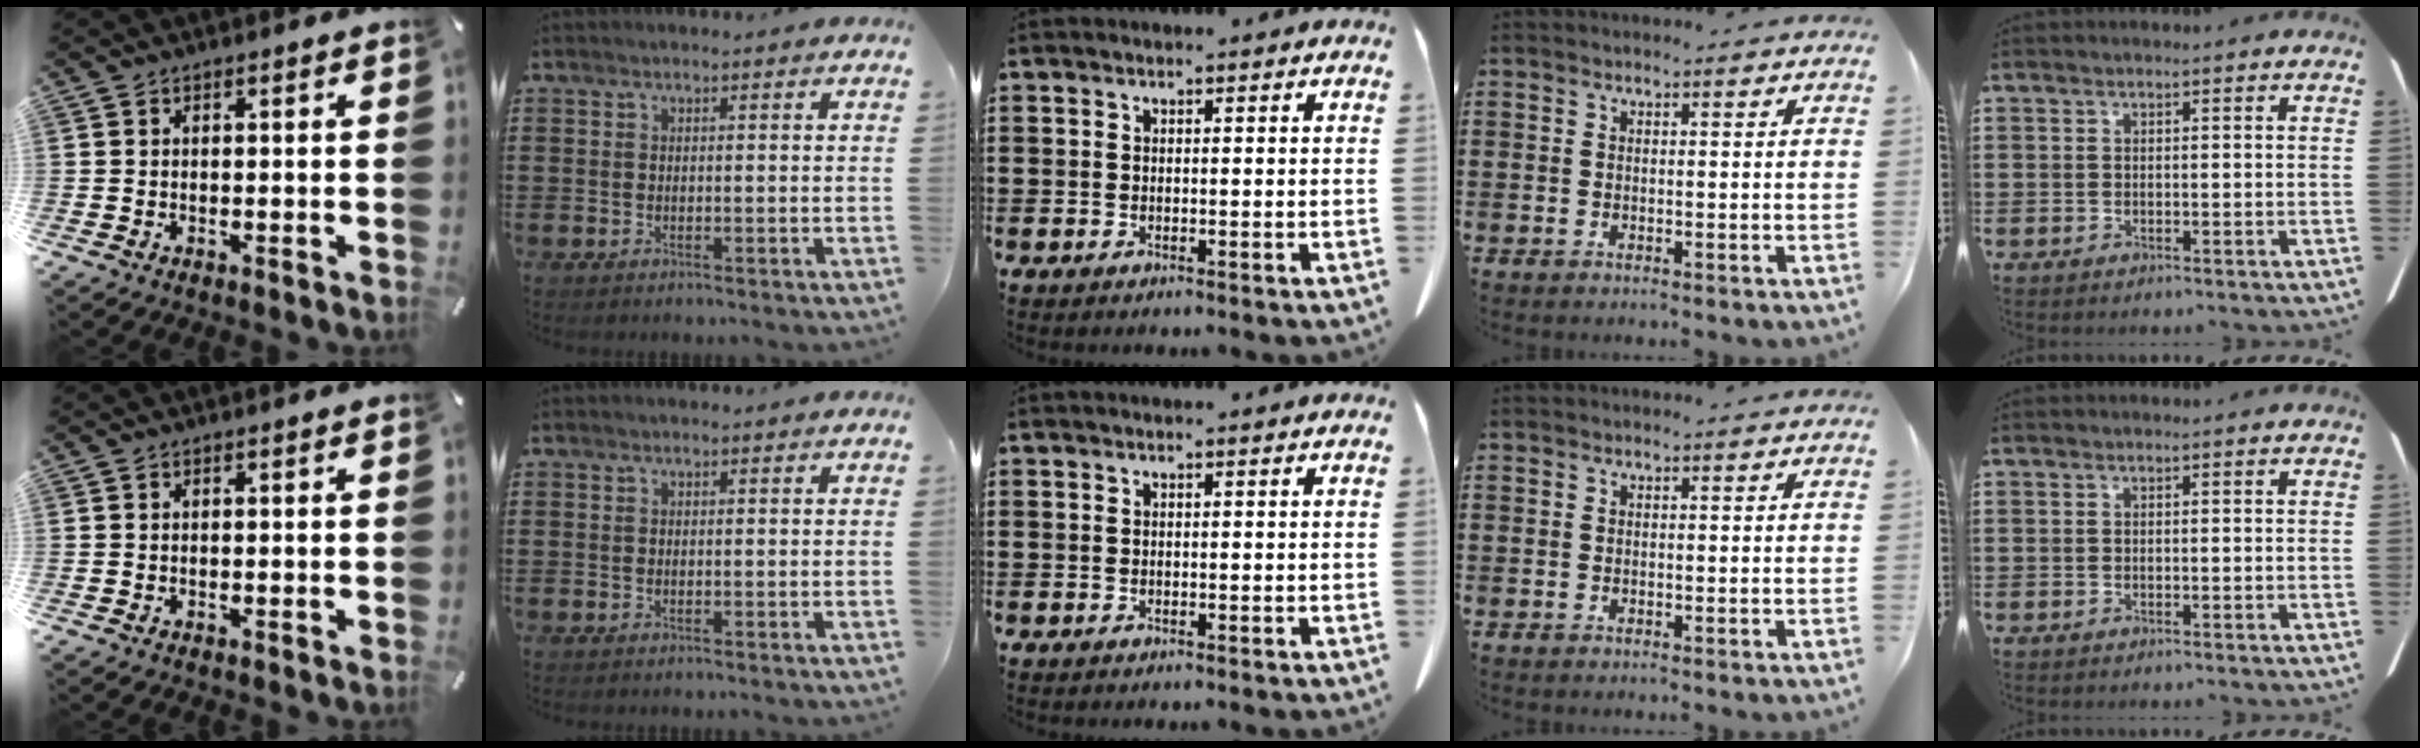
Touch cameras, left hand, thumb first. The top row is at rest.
{}